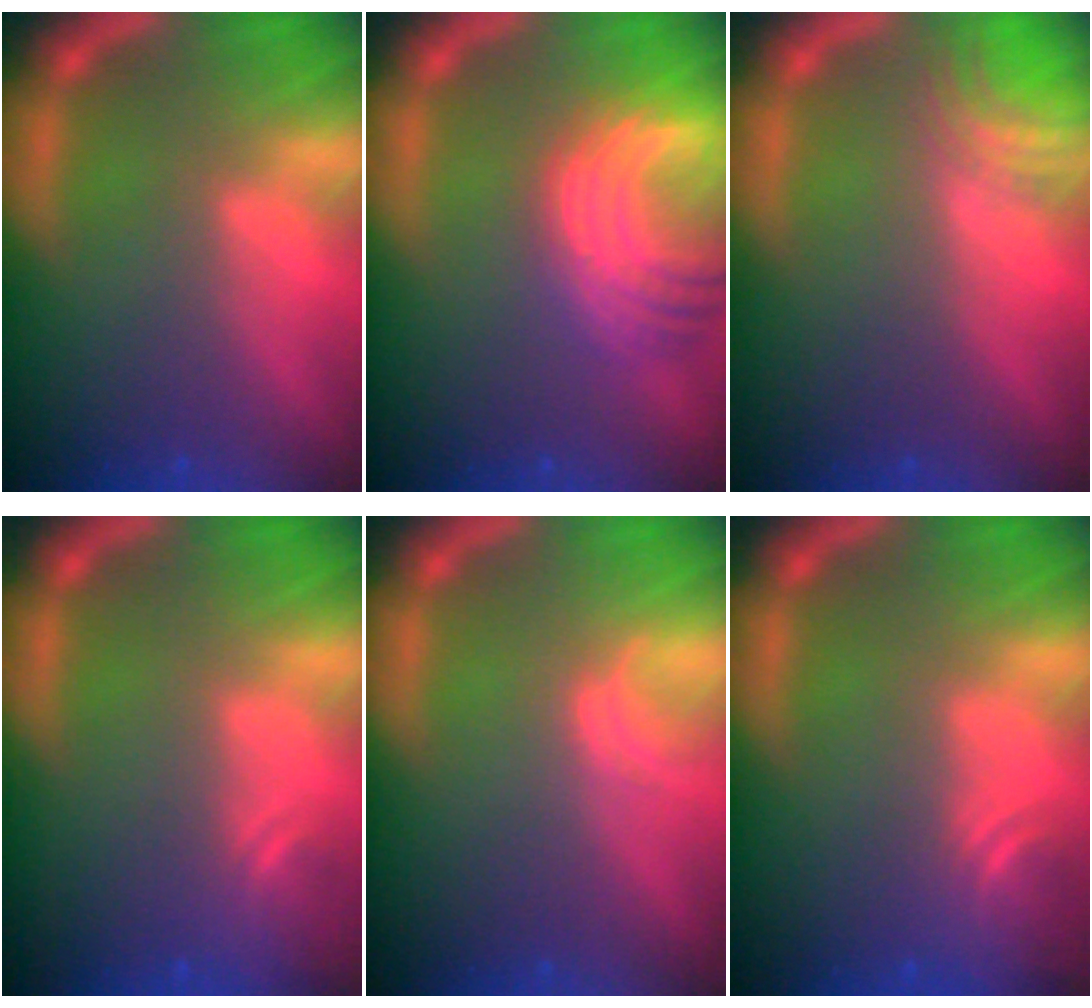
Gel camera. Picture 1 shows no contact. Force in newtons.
{"total": 9.0}
{"total": 3.0}
{"total": 1.9}
{"total": 1.0}
{"total": 3.0}